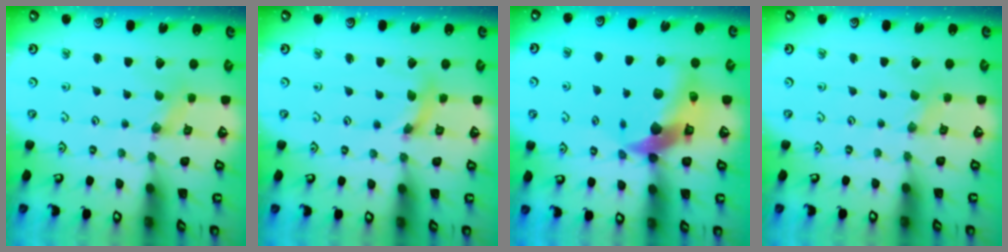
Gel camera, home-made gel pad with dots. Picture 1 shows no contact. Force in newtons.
{"total": 3.5, "press": 3.5, "slide": 0.5}
{"total": 14.1, "press": 14.0, "slide": 2.1}
{"total": 0.0}